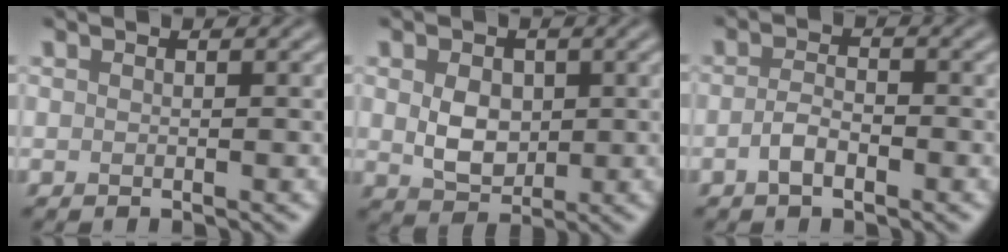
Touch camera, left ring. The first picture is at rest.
{"total": 3.5, "force": [0.4, 2.7, 2.2], "torque": [-0.042, -0.005, 0.006]}
{"total": 2.0, "force": [-0.9, 1.0, 1.5], "torque": [-0.030, 0.003, -0.022]}